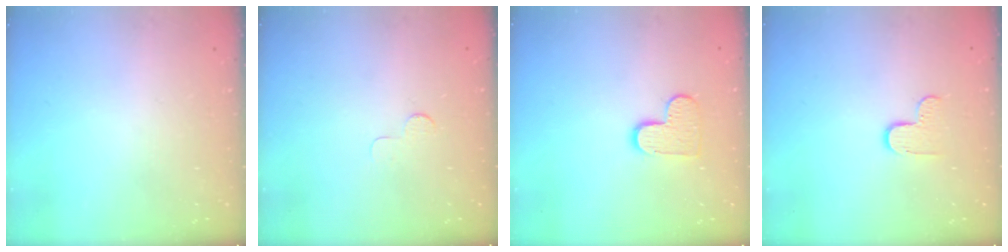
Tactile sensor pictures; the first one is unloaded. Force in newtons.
{"total": 3.0, "press": 2.9, "slide": 0.3}
{"total": 8.3, "press": 8.2, "slide": 0.5}
{"total": 4.7, "press": 4.6, "slide": 0.4}